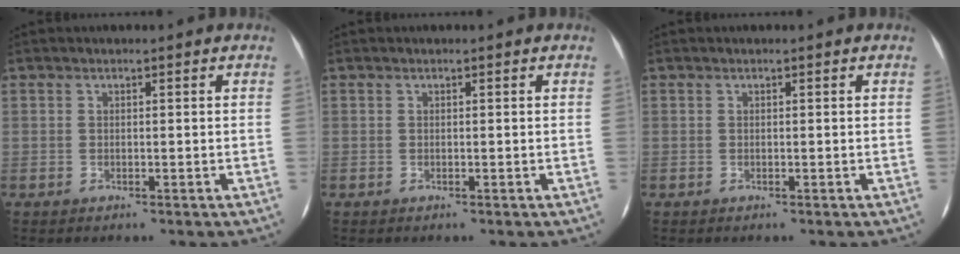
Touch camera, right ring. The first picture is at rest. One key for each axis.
{"total": 0.0}
{"total": 0.0}